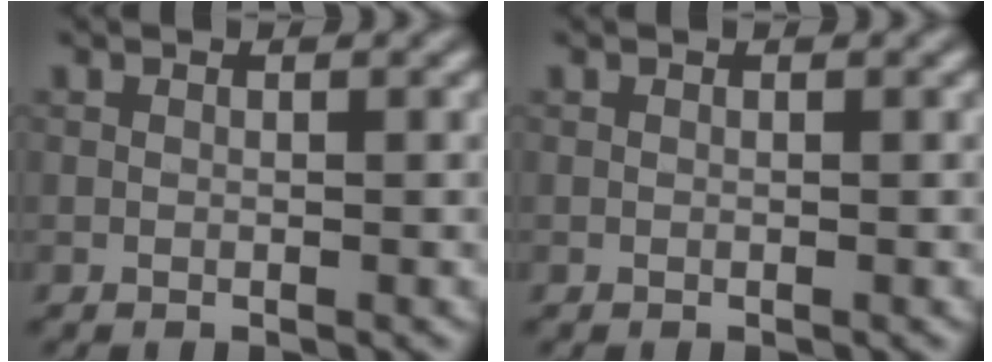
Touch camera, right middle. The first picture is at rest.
{"total": 0.0}